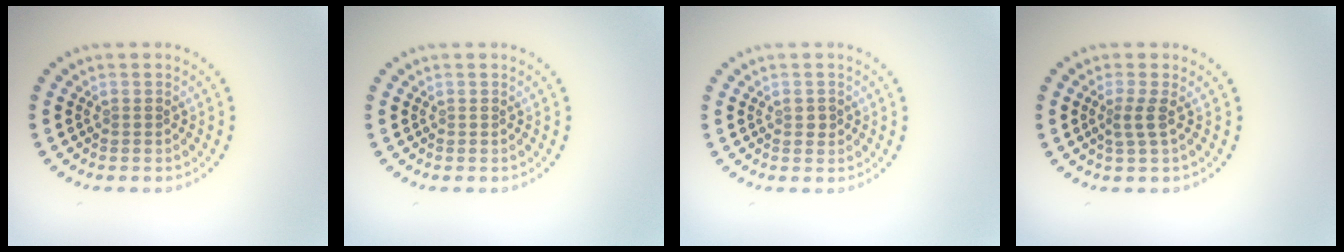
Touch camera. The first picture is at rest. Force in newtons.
{"total": 0.0}
{"total": 1.0, "press": 1.0, "slide": 0.2}
{"total": 1.7, "press": 1.1, "slide": 1.3}